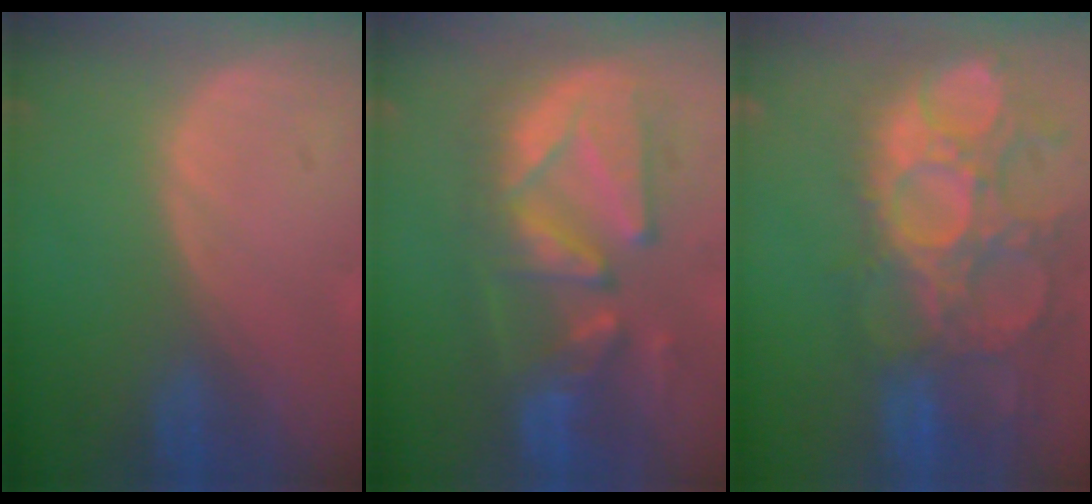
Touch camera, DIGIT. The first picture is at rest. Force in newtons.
{"total": 11.1, "press": 10.7, "slide": 3.1}
{"total": 15.0, "press": 12.5, "slide": 8.2}